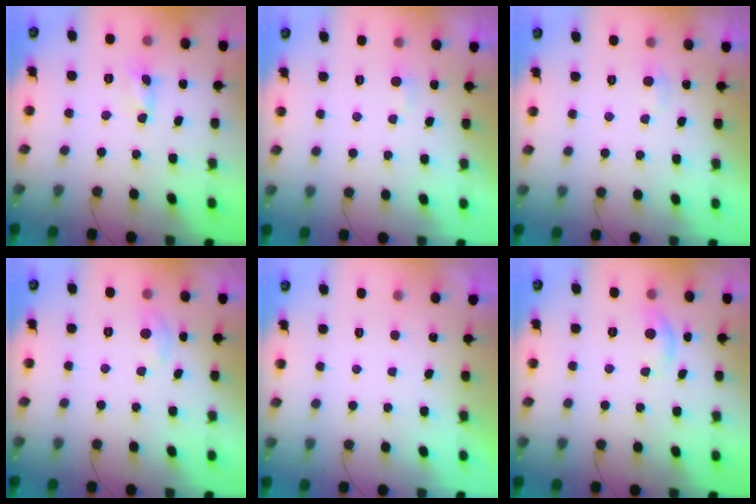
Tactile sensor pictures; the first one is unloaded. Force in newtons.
{"total": 3.8, "press": 3.7, "slide": 0.4}
{"total": 5.3, "press": 5.3, "slide": 0.7}
{"total": 5.0, "press": 5.0, "slide": 0.5}
{"total": 0.0}
{"total": 4.8, "press": 4.8, "slide": 0.5}